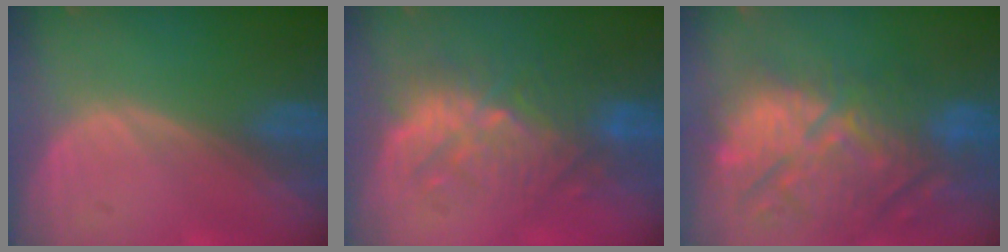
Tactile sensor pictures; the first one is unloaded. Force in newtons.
{"total": 9.3, "press": 9.1, "slide": 1.8}
{"total": 13.8, "press": 12.6, "slide": 5.6}